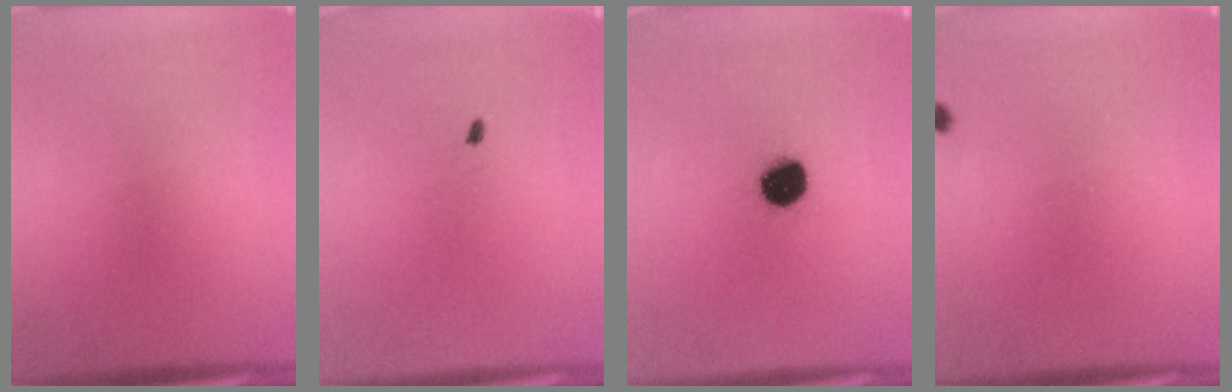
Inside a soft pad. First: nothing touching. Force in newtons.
{"total": 0.5}
{"total": 9.6}
{"total": 0.7}